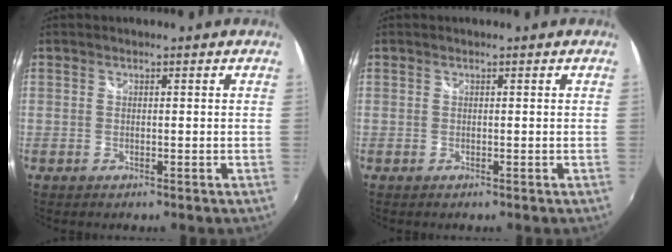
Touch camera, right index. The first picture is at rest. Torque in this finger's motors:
{"motor_torque": [0.00, 0.00, 0.00, 0.00]}